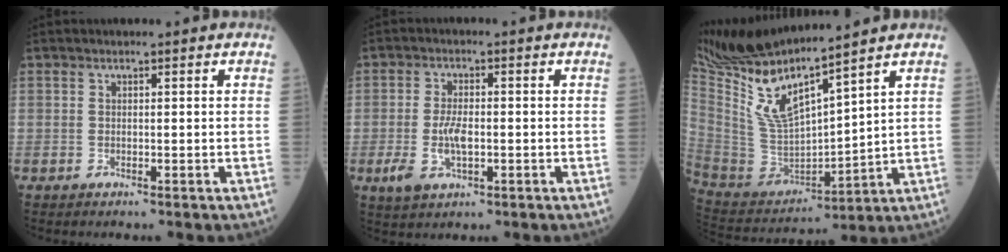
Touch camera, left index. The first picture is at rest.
{"total": 5.5, "force": [-1.4, 2.4, 4.7], "torque": [-0.109, 0.000, -0.020]}
{"total": 14.9, "force": [12.1, 0.8, 8.7], "torque": [-0.179, -0.003, 0.247]}